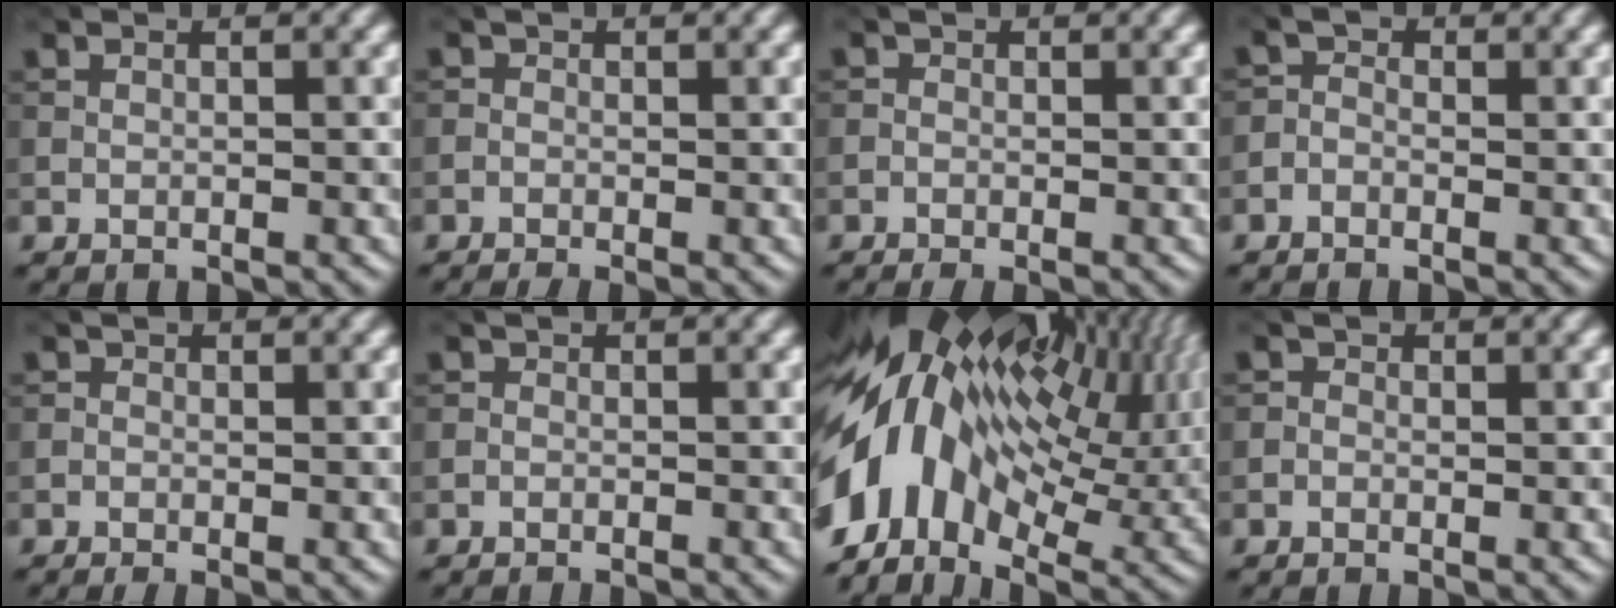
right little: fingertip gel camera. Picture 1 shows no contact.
{"total": 1.0, "force": [-0.7, 0.4, 0.7], "torque": [-0.014, -0.004, -0.017]}
{"total": 0.9, "force": [-0.5, 0.5, 0.6], "torque": [-0.012, -0.002, -0.012]}
{"total": 1.2, "force": [-0.7, 0.9, 0.4], "torque": [-0.002, 0.003, -0.020]}
{"total": 0.8, "force": [-0.4, 0.4, 0.5], "torque": [-0.010, -0.002, -0.011]}
{"total": 1.2, "force": [-1.1, 0.4, 0.3], "torque": [0.000, -0.001, -0.018]}
{"total": 17.3, "force": [0.6, 10.3, 13.9], "torque": [-0.267, -0.018, 0.012]}
{"total": 0.6, "force": [-0.2, 0.6, 0.2], "torque": [-0.003, -0.003, -0.009]}